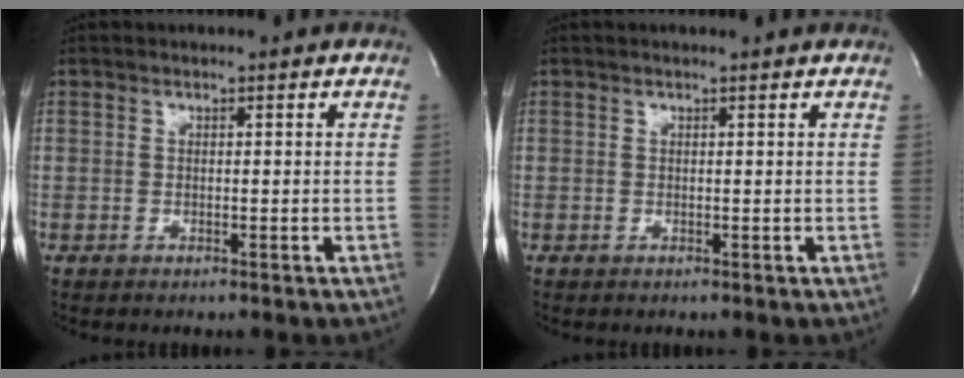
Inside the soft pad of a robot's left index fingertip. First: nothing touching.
{"total": 1.5, "force": [1.4, -0.1, 0.5], "torque": [-0.009, 0.003, 0.014]}